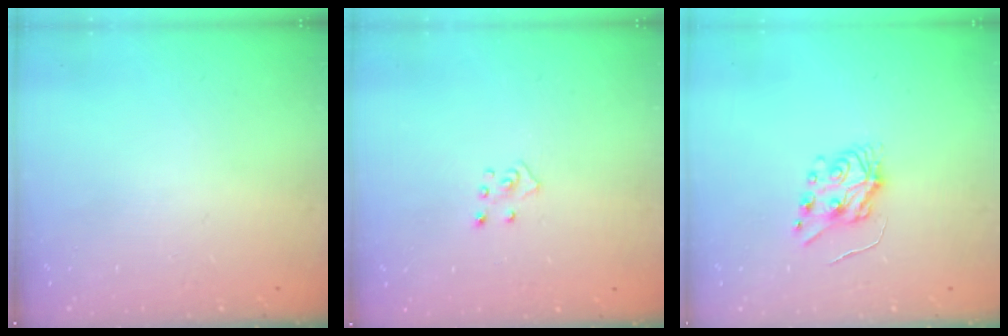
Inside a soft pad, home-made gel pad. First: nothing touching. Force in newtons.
{"total": 2.7, "press": 2.7, "slide": 0.2}
{"total": 6.0, "press": 6.0, "slide": 0.6}